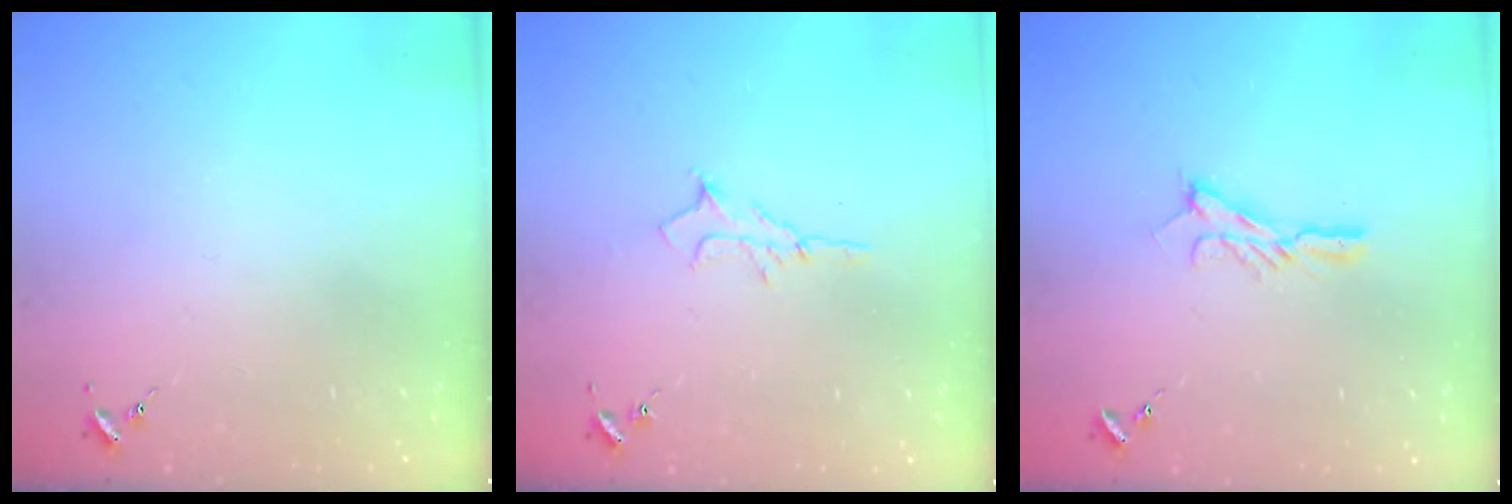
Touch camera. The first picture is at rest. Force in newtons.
{"total": 6.2, "press": 6.1, "slide": 0.8}
{"total": 8.3, "press": 8.3, "slide": 0.6}